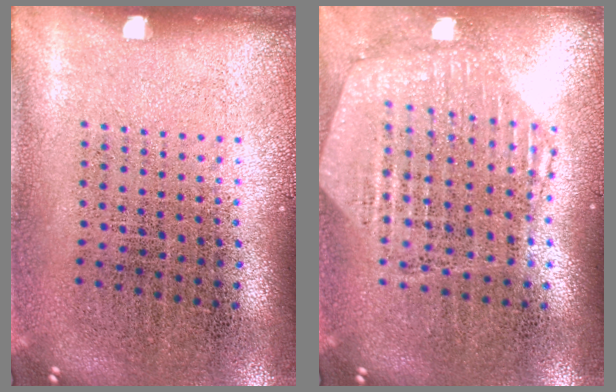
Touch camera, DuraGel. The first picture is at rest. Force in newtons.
{"total": 1.2, "press": 1.2, "slide": 0.2}